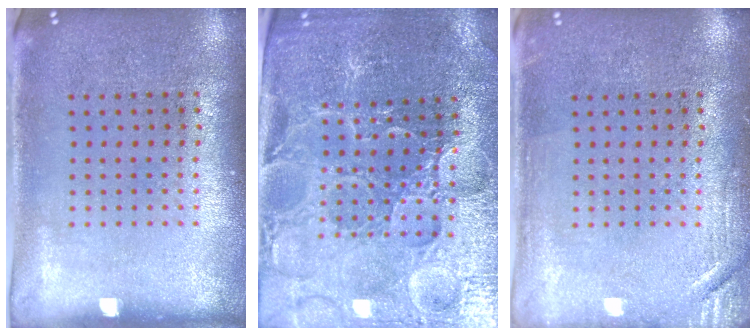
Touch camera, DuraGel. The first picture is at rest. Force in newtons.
{"total": 3.8, "press": 3.7, "slide": 0.6}
{"total": 1.8, "press": 1.8, "slide": 0.3}